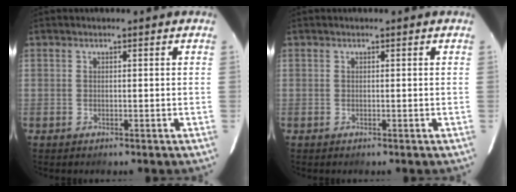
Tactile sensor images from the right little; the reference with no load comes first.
{"total": 0.0}